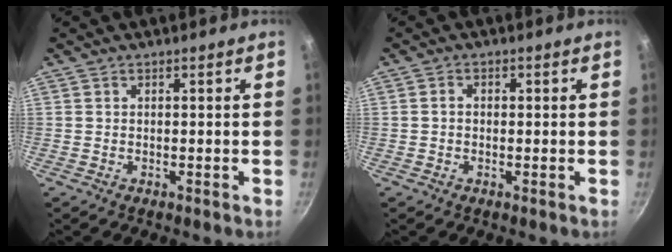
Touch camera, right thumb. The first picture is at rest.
{"total": 1.5, "force": [-0.1, 1.2, 0.9], "torque": [-0.017, 0.008, -0.004]}